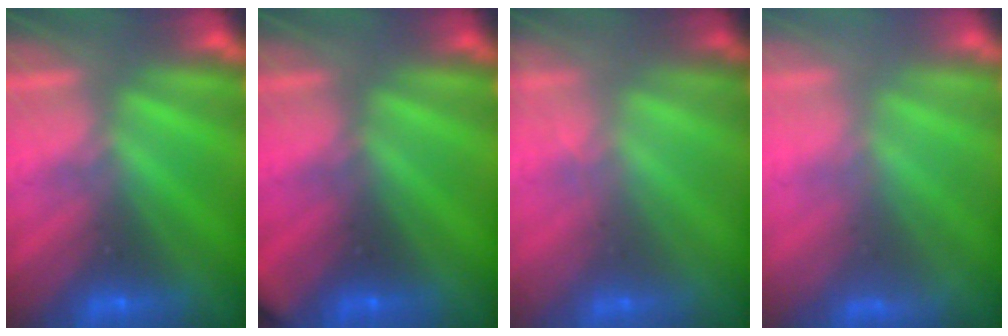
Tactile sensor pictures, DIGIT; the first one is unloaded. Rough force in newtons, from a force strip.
{"total": 2.2}
{"total": 1.5}
{"total": 1.3}